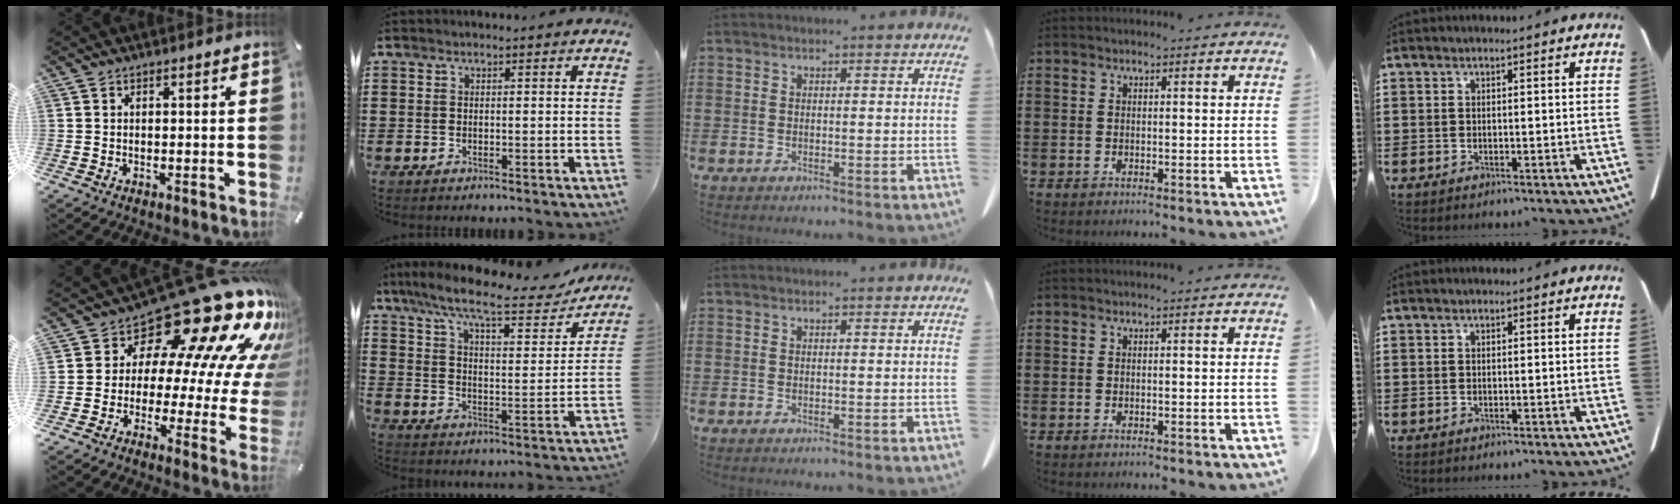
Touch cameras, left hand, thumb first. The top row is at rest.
{"thumb": {"total": 22.5, "force": [16.0, 9.8, 12.4], "torque": [-0.173, -0.139, 0.271]}, "index": {"total": 10.1, "force": [8.2, 1.2, 5.7], "torque": [-0.134, -0.044, 0.134]}}